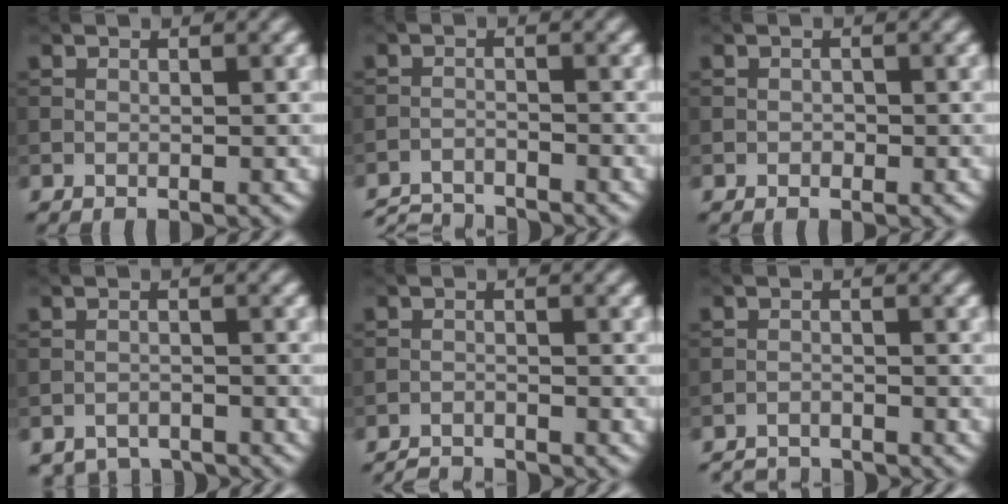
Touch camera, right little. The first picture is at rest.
{"total": 4.5, "force": [-4.4, 0.5, 0.9], "torque": [-0.023, -0.013, -0.082]}
{"total": 0.6, "force": [-0.2, 0.5, 0.2], "torque": [0.000, -0.003, -0.005]}
{"total": 3.1, "force": [-3.0, 0.7, 0.2], "torque": [0.000, -0.005, -0.052]}
{"total": 2.8, "force": [-2.7, 0.3, 0.6], "torque": [-0.011, -0.003, -0.053]}
{"total": 3.4, "force": [-3.4, 0.4, 0.5], "torque": [-0.014, -0.008, -0.060]}